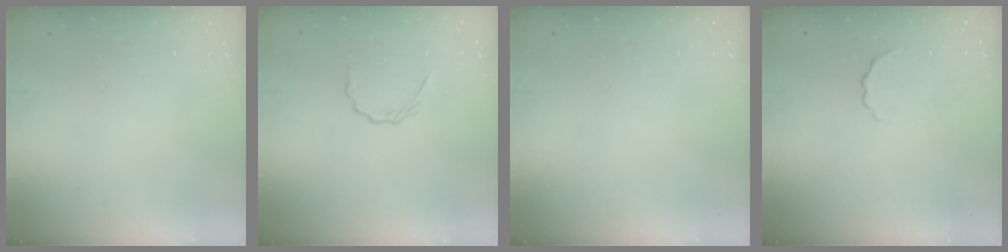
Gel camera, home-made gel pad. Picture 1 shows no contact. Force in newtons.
{"total": 2.4, "press": 2.3, "slide": 0.9}
{"total": 0.0}
{"total": 2.1, "press": 2.0, "slide": 0.8}